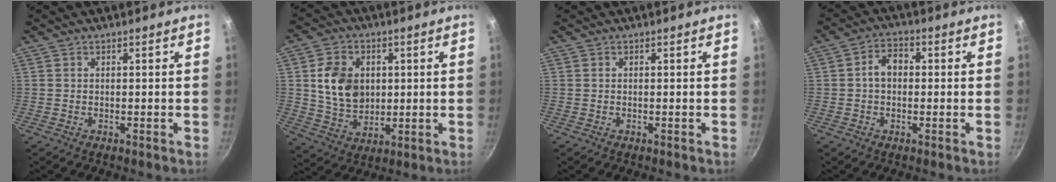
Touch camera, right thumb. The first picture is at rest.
{"total": 11.3, "force": [1.6, 8.9, 6.7], "torque": [-0.095, -0.007, 0.036]}
{"total": 0.0}
{"total": 4.7, "force": [0.1, 3.5, 3.2], "torque": [-0.033, 0.017, -0.006]}